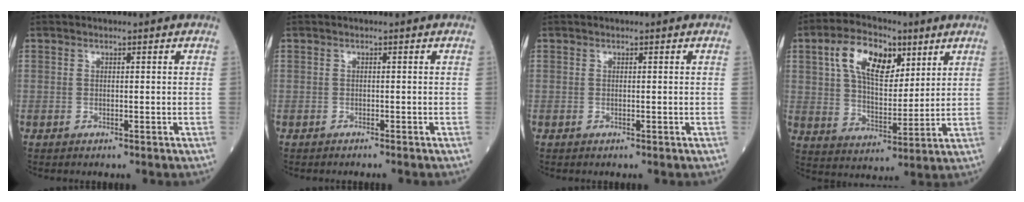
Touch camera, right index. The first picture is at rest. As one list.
[{"total": 1.1, "force": [-1.1, -0.1, 0.3], "torque": [-0.003, -0.001, -0.015]}, {"total": 0.0}, {"total": 12.5, "force": [5.5, 6.2, 9.3], "torque": [-0.178, 0.023, 0.101]}]